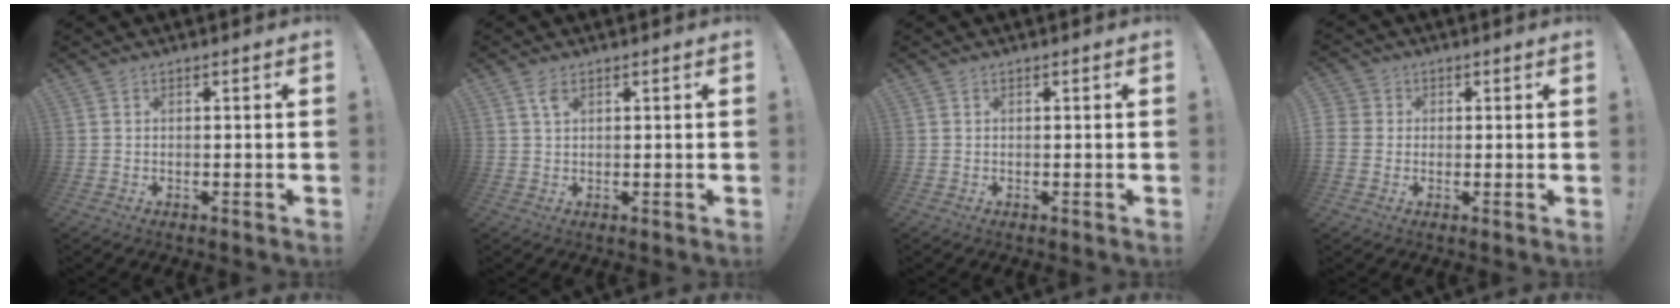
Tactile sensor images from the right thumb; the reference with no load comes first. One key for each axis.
{"total": 2.6, "fx": 1.3, "fy": 1.2, "fz": 1.9, "tx": -0.040, "ty": 0.002, "tz": 0.022}
{"total": 0.0}
{"total": 5.5, "fx": 0.3, "fy": 5.3, "fz": 1.2, "tx": -0.029, "ty": 0.003, "tz": 0.004}